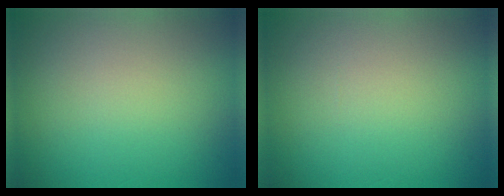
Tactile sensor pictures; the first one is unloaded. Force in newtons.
{"total": 0.0}